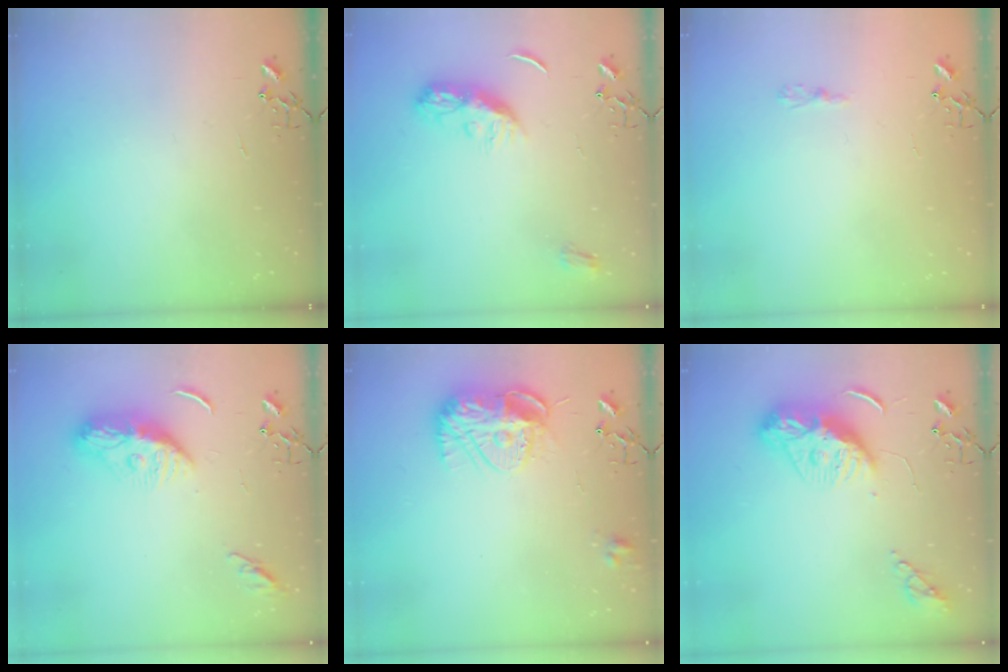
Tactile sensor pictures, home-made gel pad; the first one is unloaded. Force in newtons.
{"total": 9.0, "press": 9.0, "slide": 0.2}
{"total": 3.6, "press": 3.6, "slide": 0.4}
{"total": 10.8, "press": 10.7, "slide": 1.0}
{"total": 12.6, "press": 12.6, "slide": 1.1}
{"total": 11.6, "press": 11.6, "slide": 1.0}